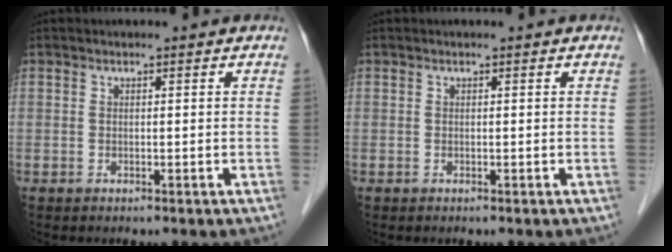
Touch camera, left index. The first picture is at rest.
{"total": 0.0}